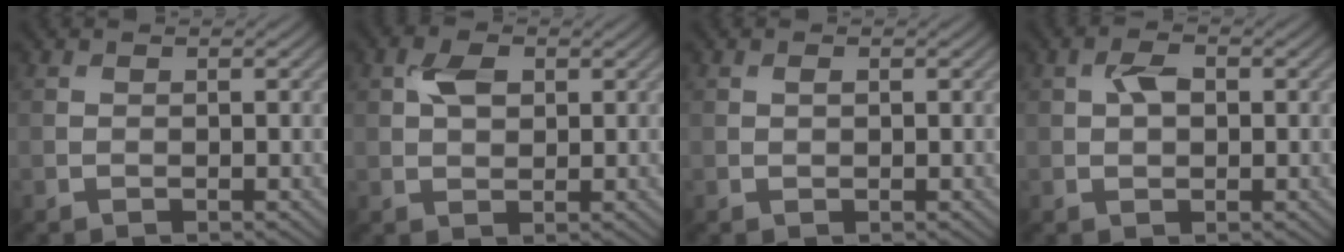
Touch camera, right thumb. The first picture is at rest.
{"total": 3.4, "force": [1.1, 2.2, 2.4], "torque": [-0.052, 0.005, 0.019]}
{"total": 0.7, "force": [0.3, 0.3, 0.6], "torque": [-0.012, 0.000, 0.004]}
{"total": 2.7, "force": [0.6, 1.6, 2.1], "torque": [-0.043, 0.004, 0.008]}